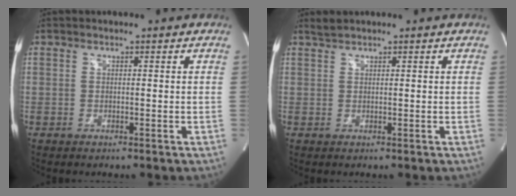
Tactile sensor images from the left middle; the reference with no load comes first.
{"total": 1.1, "force": [1.0, -0.1, 0.2], "torque": [-0.010, 0.007, 0.027]}